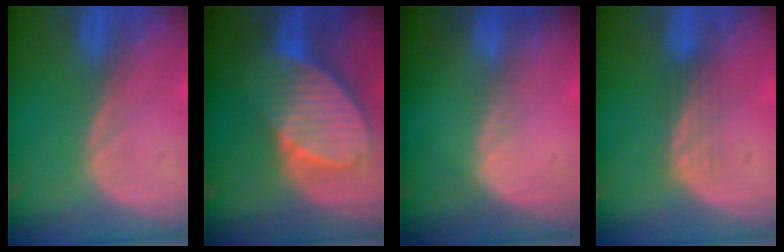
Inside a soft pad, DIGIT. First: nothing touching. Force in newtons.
{"total": 10.3, "press": 8.9, "slide": 5.1}
{"total": 1.1, "press": 0.7, "slide": 0.9}
{"total": 2.9, "press": 2.6, "slide": 1.4}